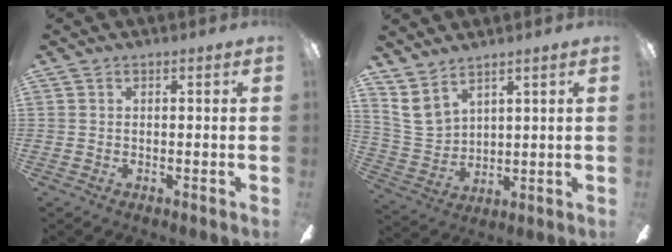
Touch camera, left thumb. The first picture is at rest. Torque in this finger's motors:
{"motor_torque": [0.18, 0.14, -0.03, -0.12, -0.02]}